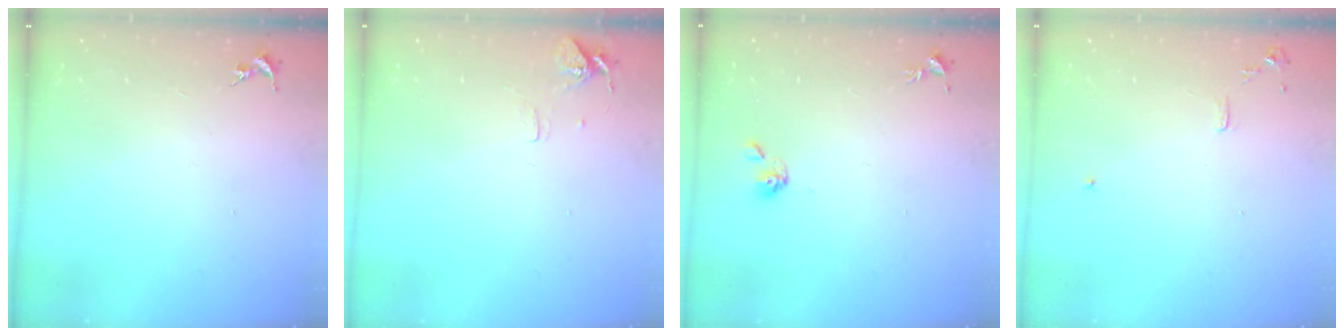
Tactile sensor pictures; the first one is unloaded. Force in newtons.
{"total": 7.4, "press": 7.4, "slide": 0.6}
{"total": 4.7, "press": 4.5, "slide": 1.3}
{"total": 6.0, "press": 6.0, "slide": 0.7}